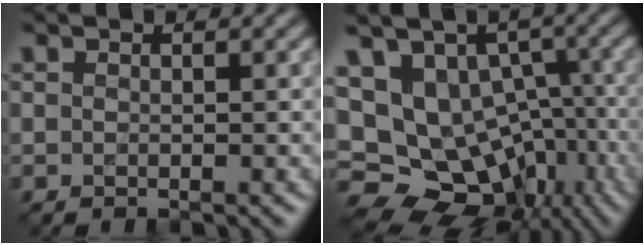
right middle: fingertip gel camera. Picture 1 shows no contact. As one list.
[{"total": 15.2, "force": [-4.1, 12.0, 8.5], "torque": [-0.156, -0.006, -0.033]}]